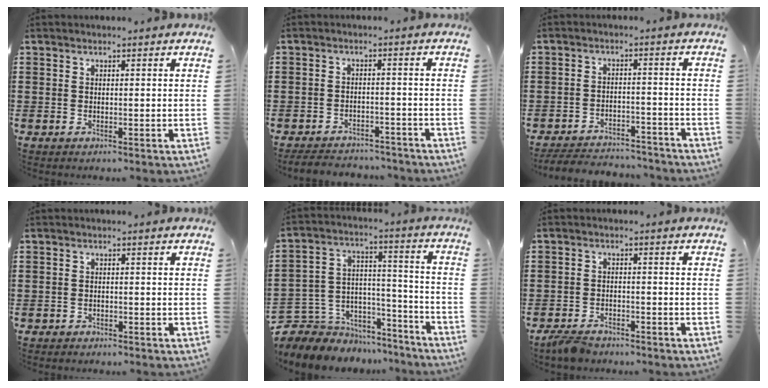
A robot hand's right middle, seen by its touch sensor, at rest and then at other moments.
{"total": 3.7, "force": [-3.6, 0.7, 0.1], "torque": [-0.012, 0.000, -0.080]}
{"total": 4.8, "force": [-4.7, 0.6, 0.5], "torque": [-0.014, 0.006, -0.099]}
{"total": 1.2, "force": [-1.2, 0.3, -0.1], "torque": [-0.001, 0.004, -0.028]}
{"total": 6.2, "force": [-4.4, 4.4, -0.5], "torque": [-0.016, -0.004, -0.083]}
{"total": 3.0, "force": [-2.8, 0.8, 0.7], "torque": [-0.023, 0.002, -0.060]}